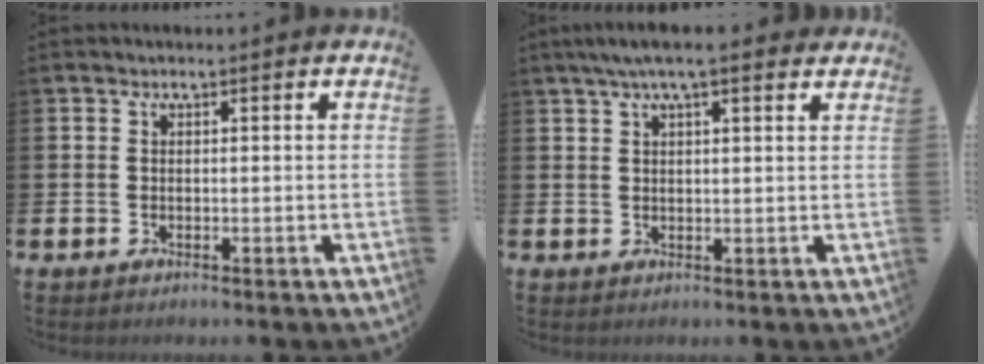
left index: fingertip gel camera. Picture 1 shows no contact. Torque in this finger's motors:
{"motor_torque": [0.98, -1.16, 0.17, 0.21]}